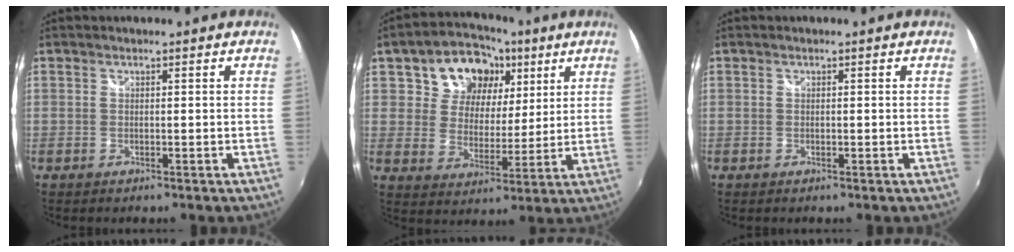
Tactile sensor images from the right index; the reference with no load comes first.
{"total": 13.3, "force": [6.5, 9.8, 6.3], "torque": [-0.130, 0.028, 0.108]}
{"total": 0.0}